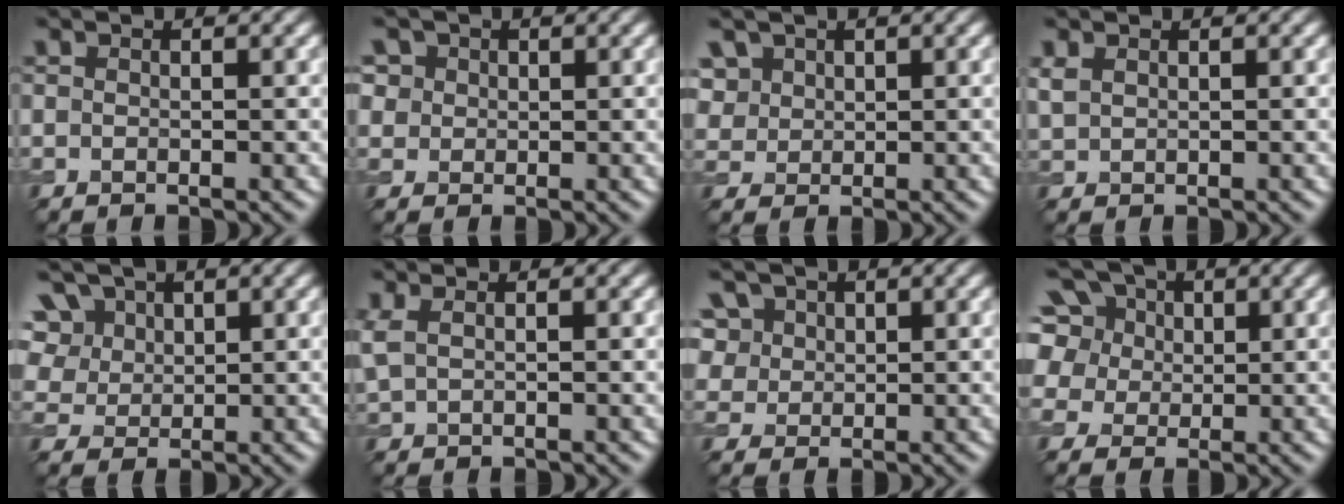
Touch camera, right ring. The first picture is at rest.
{"total": 4.4, "force": [2.2, 3.4, 1.7], "torque": [-0.047, 0.008, 0.031]}
{"total": 4.1, "force": [2.1, 3.0, 1.7], "torque": [-0.065, 0.011, 0.052]}
{"total": 1.1, "force": [0.6, 0.7, 0.6], "torque": [-0.020, -0.001, 0.018]}
{"total": 7.9, "force": [4.0, 5.8, 3.6], "torque": [-0.088, 0.019, 0.059]}
{"total": 1.6, "force": [0.8, 0.7, 1.2], "torque": [-0.028, 0.003, 0.018]}
{"total": 6.8, "force": [3.3, 5.2, 2.9], "torque": [-0.076, 0.017, 0.050]}
{"total": 10.6, "force": [4.8, 8.1, 4.8], "torque": [-0.118, 0.032, 0.067]}